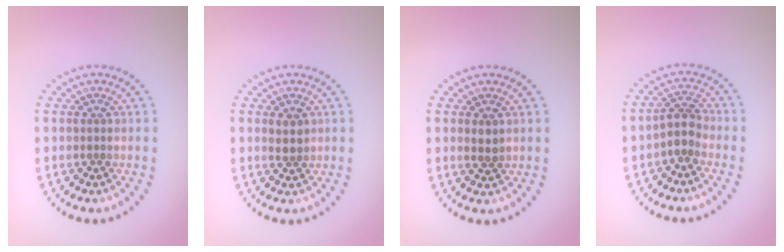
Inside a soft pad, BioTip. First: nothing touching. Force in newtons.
{"total": 1.5, "press": 1.4, "slide": 0.6}
{"total": 1.2, "press": 1.2, "slide": 0.3}
{"total": 2.1, "press": 1.7, "slide": 1.2}